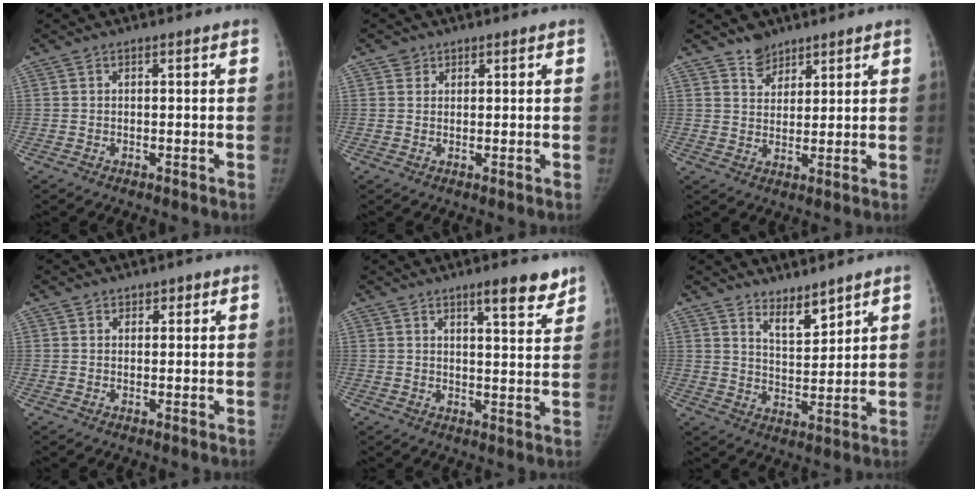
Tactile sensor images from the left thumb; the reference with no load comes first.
{"total": 1.5, "force": [0.8, 1.3, 0.0], "torque": [0.019, -0.003, 0.006]}
{"total": 4.3, "force": [3.4, 2.5, 0.7], "torque": [0.016, -0.027, 0.059]}
{"total": 1.5, "force": [0.9, 1.1, 0.4], "torque": [0.015, -0.005, 0.008]}
{"total": 7.1, "force": [5.1, 1.5, 4.7], "torque": [-0.048, -0.033, 0.071]}
{"total": 5.9, "force": [4.9, 1.9, 2.8], "torque": [-0.030, -0.048, 0.092]}